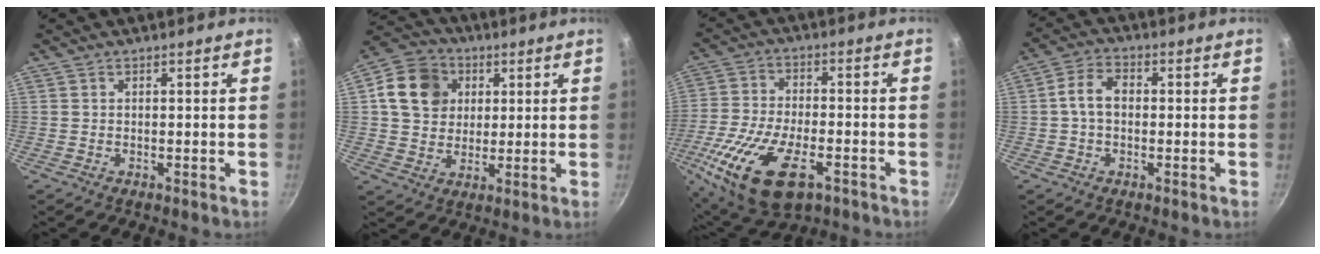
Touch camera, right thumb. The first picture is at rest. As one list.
[{"total": 12.3, "force": [3.2, 10.3, 5.8], "torque": [-0.079, 0.010, 0.047]}, {"total": 19.1, "force": [-7.8, 9.2, 14.8], "torque": [-0.290, 0.002, -0.146]}, {"total": 5.8, "force": [0.0, 4.0, 4.1], "torque": [-0.069, 0.019, -0.010]}]